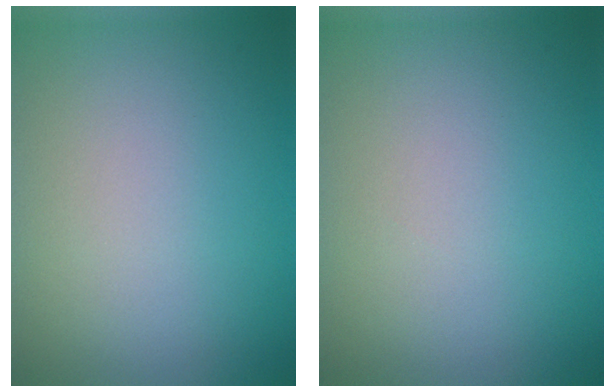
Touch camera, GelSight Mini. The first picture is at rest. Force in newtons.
{"total": 0.0}